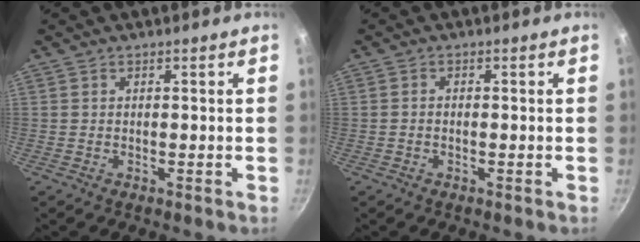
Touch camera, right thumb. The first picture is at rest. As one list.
[{"total": 0.8, "force": [-0.3, 0.5, 0.6], "torque": [-0.013, 0.006, -0.008]}]